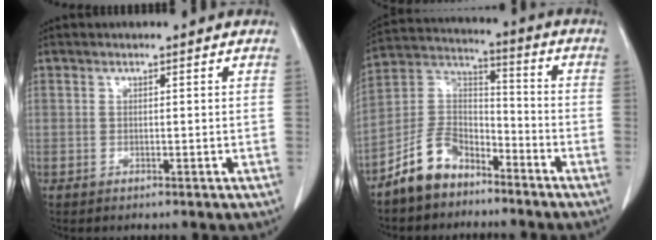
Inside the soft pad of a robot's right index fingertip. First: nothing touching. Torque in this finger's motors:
{"motor_torque": [0.01, -0.21, -0.16, -0.11]}